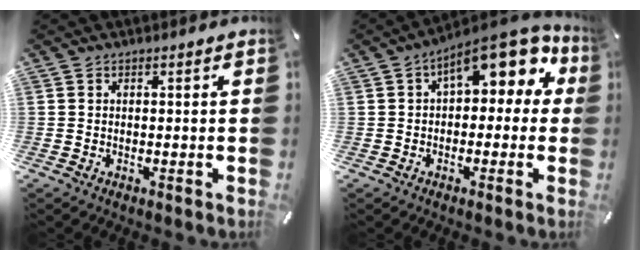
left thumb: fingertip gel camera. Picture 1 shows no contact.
{"total": 11.6, "force": [5.5, 5.8, 8.4], "torque": [-0.122, -0.032, 0.096]}